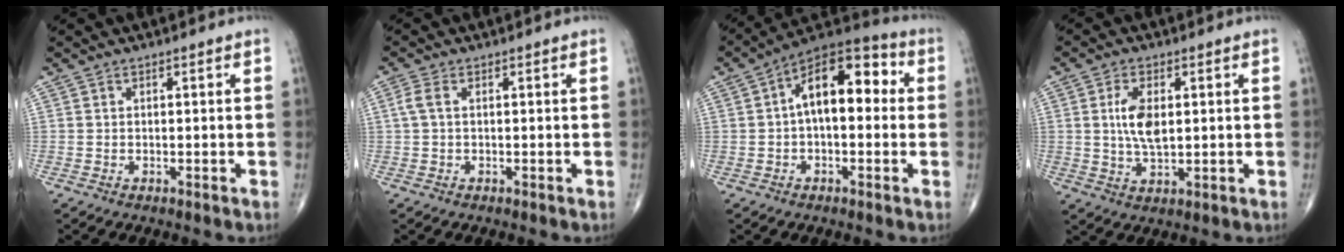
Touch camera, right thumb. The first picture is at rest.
{"total": 2.3, "force": [0.5, 1.2, 2.0], "torque": [-0.054, 0.010, 0.010]}
{"total": 13.9, "force": [1.4, 7.5, 11.6], "torque": [-0.153, 0.044, 0.009]}
{"total": 6.7, "force": [1.0, 3.3, 5.8], "torque": [-0.111, -0.006, 0.020]}